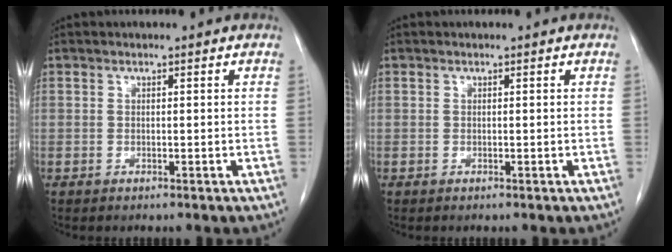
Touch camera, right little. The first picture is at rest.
{"total": 0.0}